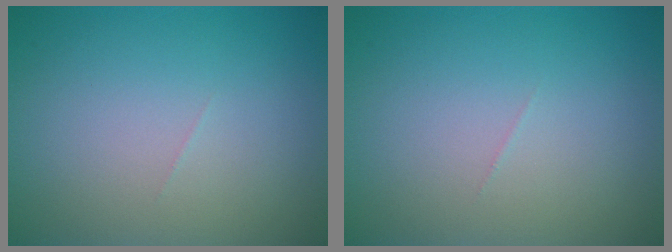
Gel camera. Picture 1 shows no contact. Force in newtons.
{"total": 0.0}